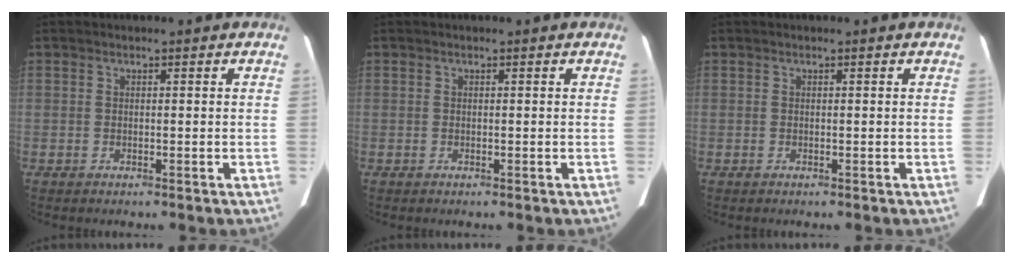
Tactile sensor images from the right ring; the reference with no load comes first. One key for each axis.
{"total": 0.0}
{"total": 0.0}